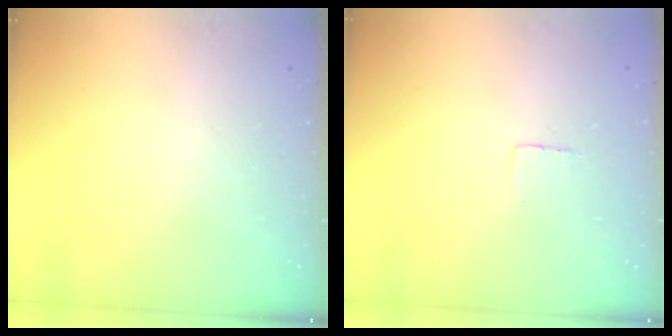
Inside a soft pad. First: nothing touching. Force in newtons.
{"total": 2.3, "press": 2.3, "slide": 0.1}